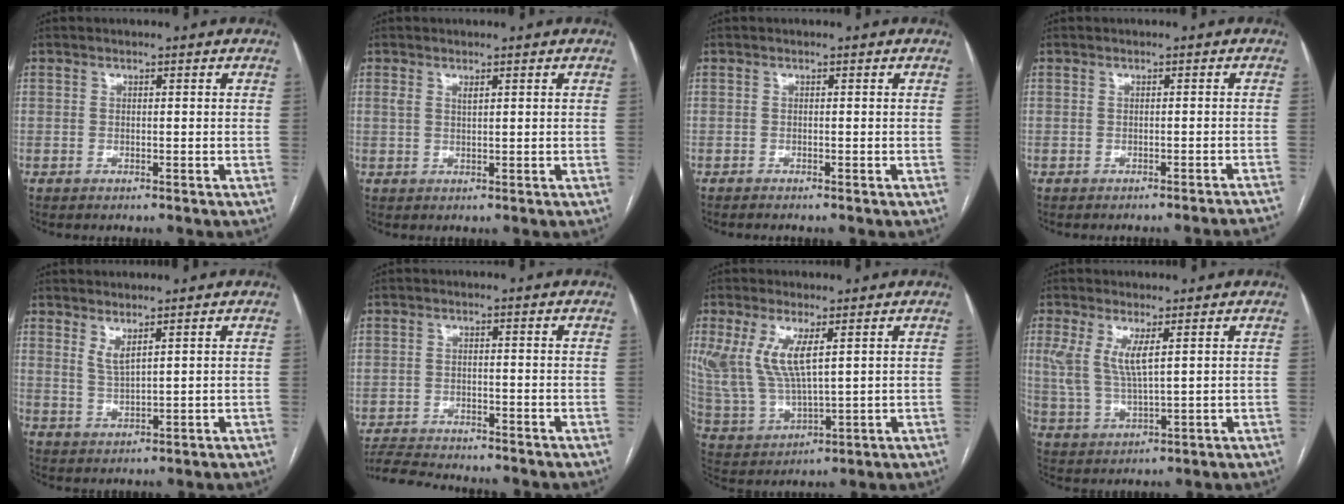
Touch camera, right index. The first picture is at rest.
{"total": 1.2, "force": [0.8, 0.3, 0.9], "torque": [-0.025, 0.007, 0.018]}
{"total": 1.1, "force": [-1.0, -0.1, 0.4], "torque": [-0.007, 0.000, -0.012]}
{"total": 7.6, "force": [-7.3, -1.4, 1.4], "torque": [0.002, -0.015, -0.076]}
{"total": 2.6, "force": [1.8, 0.1, 1.8], "torque": [-0.040, -0.013, 0.042]}
{"total": 6.6, "force": [-6.4, 0.1, 1.4], "torque": [-0.026, -0.014, -0.109]}
{"total": 10.2, "force": [3.9, 3.3, 8.9], "torque": [-0.211, -0.003, 0.090]}
{"total": 6.3, "force": [2.3, 1.5, 5.7], "torque": [-0.131, 0.001, 0.054]}